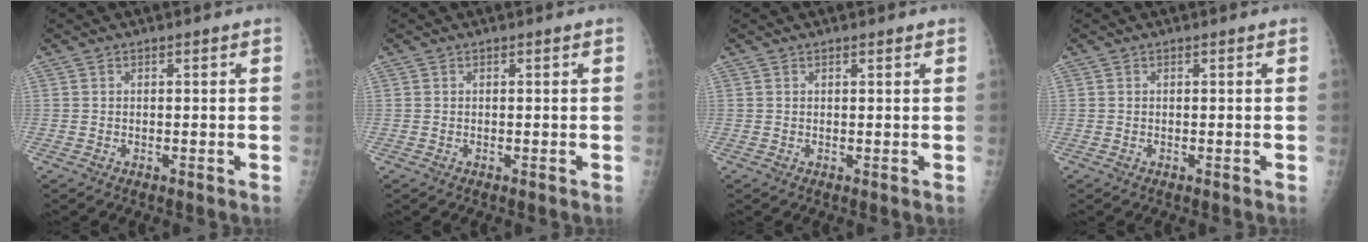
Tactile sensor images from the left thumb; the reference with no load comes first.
{"total": 0.0}
{"total": 0.6, "force": [0.5, 0.2, 0.4], "torque": [-0.004, -0.002, 0.007]}
{"total": 0.0}